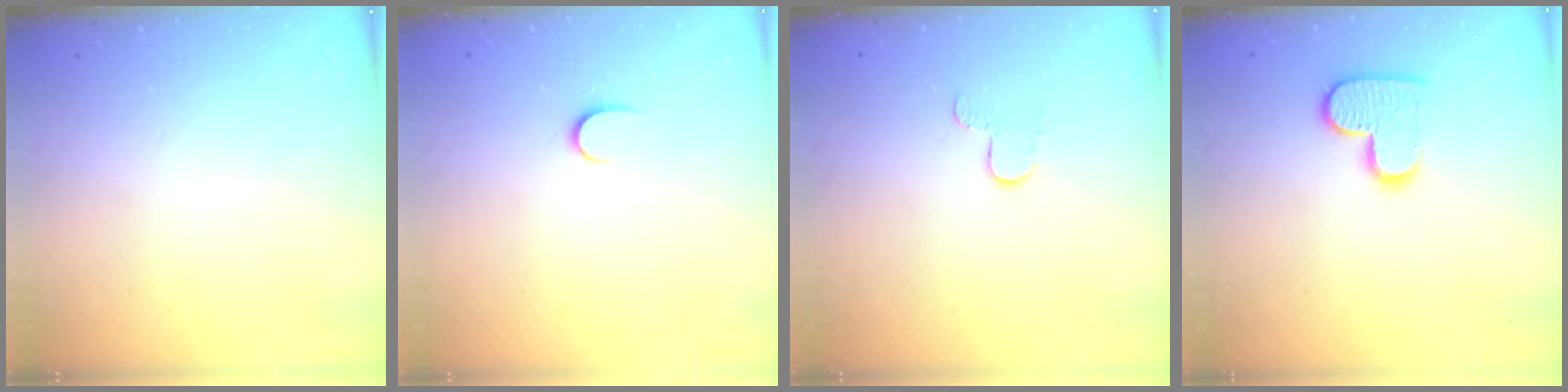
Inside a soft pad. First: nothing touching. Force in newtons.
{"total": 5.7, "press": 5.7, "slide": 0.5}
{"total": 5.7, "press": 5.7, "slide": 0.5}
{"total": 11.9, "press": 11.9, "slide": 0.6}